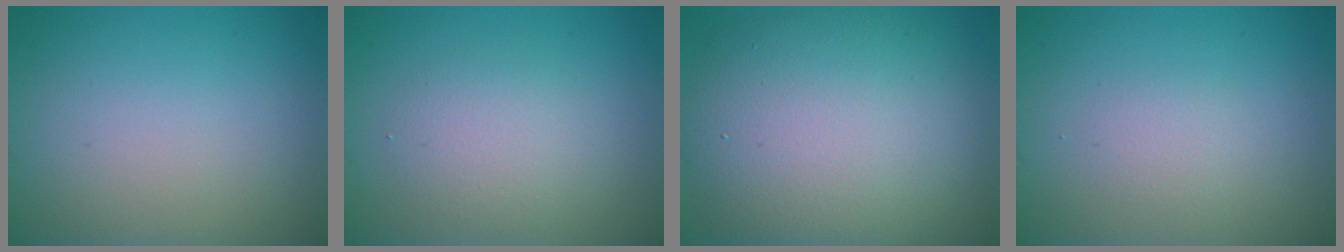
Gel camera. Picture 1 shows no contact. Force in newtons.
{"total": 2.6, "press": 2.6, "slide": 0.2}
{"total": 12.2, "press": 12.2, "slide": 0.6}
{"total": 1.1, "press": 1.1, "slide": 0.1}